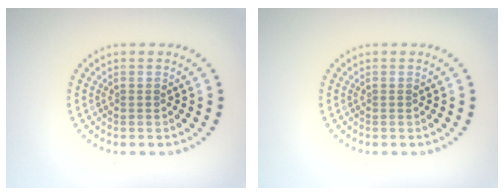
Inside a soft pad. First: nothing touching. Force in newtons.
{"total": 0.0}